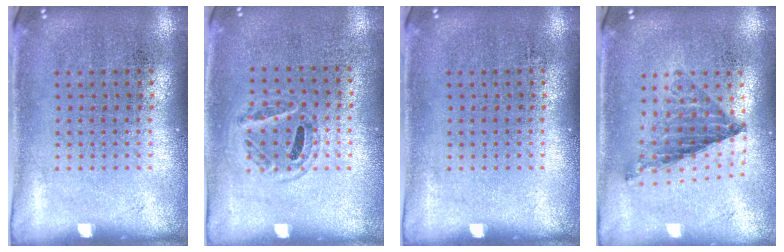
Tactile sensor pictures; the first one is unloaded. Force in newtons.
{"total": 0.9, "press": 0.8, "slide": 0.5}
{"total": 0.0}
{"total": 0.8, "press": 0.8, "slide": 0.1}